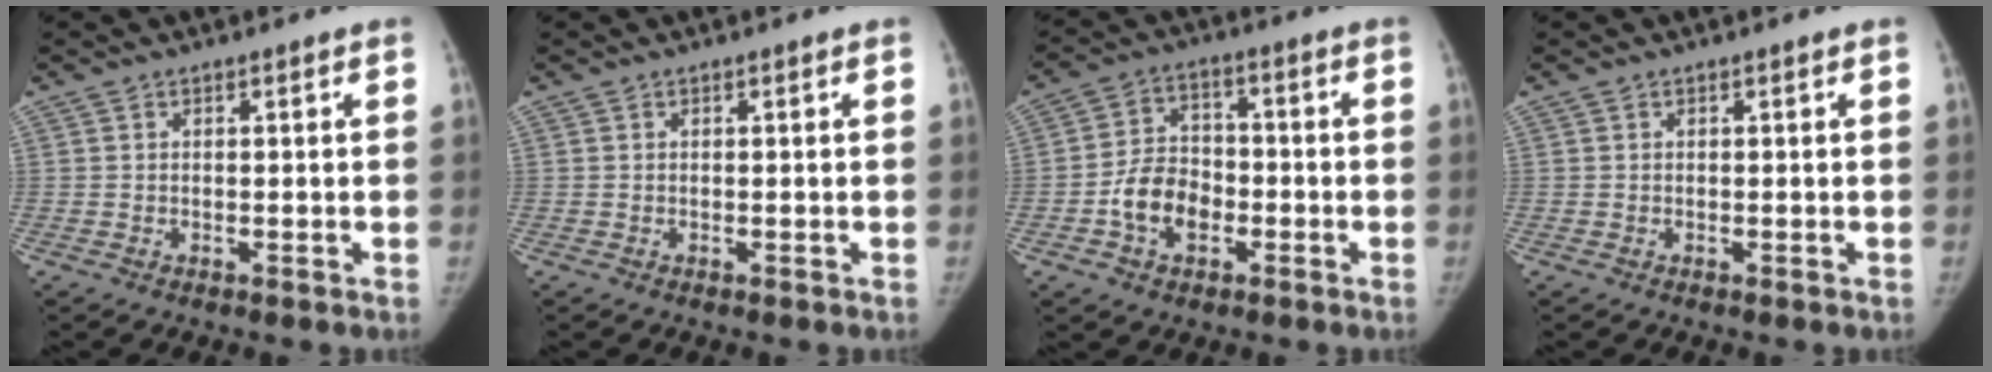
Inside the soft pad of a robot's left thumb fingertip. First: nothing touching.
{"total": 0.0}
{"total": 9.1, "force": [-2.9, 6.6, 5.6], "torque": [-0.078, 0.026, -0.057]}
{"total": 0.0}